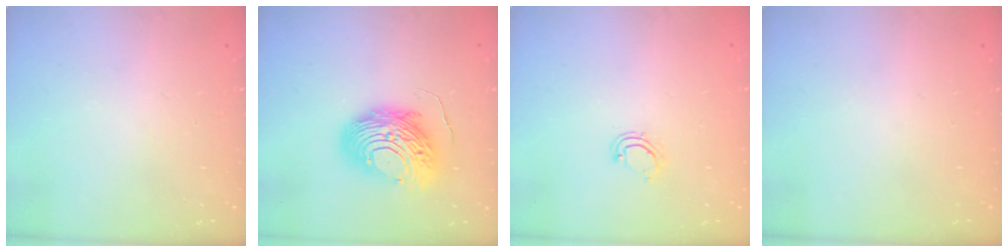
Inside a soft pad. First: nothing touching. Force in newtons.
{"total": 14.4, "press": 14.4, "slide": 1.3}
{"total": 4.6, "press": 4.6, "slide": 0.3}
{"total": 0.0}